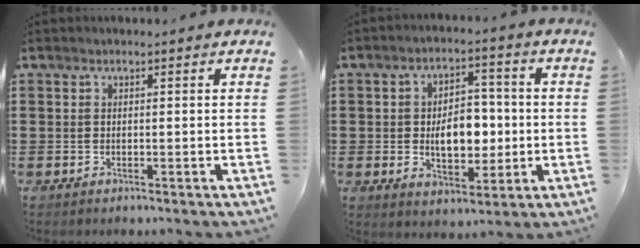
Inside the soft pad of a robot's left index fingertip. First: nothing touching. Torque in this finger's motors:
{"motor_torque": [1.94, 0.20, 0.90, 0.12]}